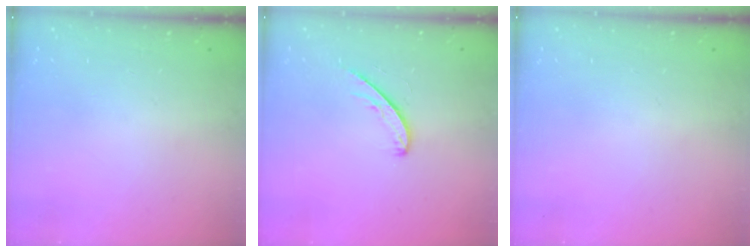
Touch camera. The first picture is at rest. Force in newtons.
{"total": 5.3, "press": 5.3, "slide": 0.5}
{"total": 0.0}